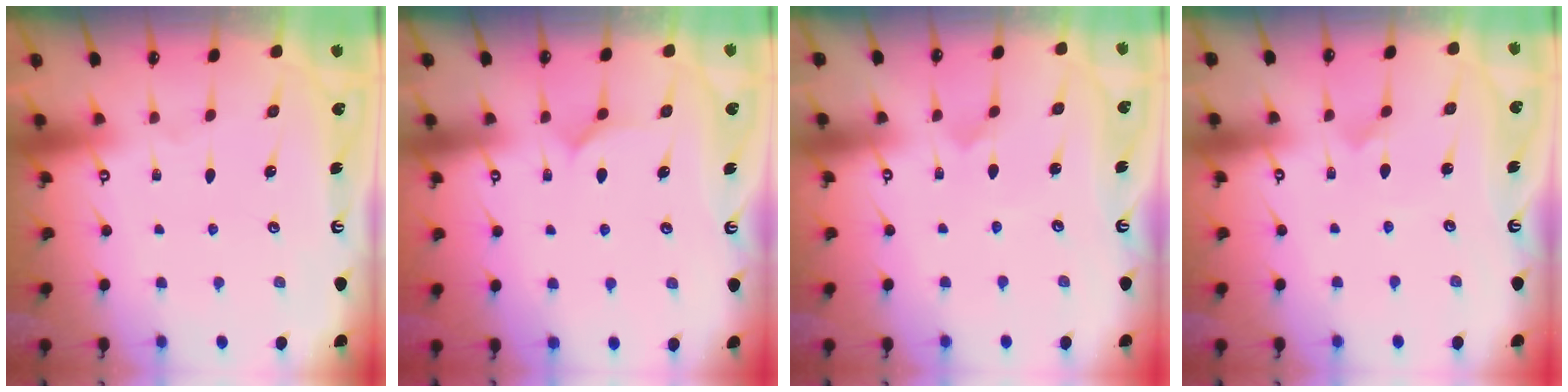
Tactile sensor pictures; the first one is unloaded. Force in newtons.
{"total": 5.7, "press": 5.7, "slide": 0.4}
{"total": 2.3, "press": 2.3, "slide": 0.2}
{"total": 2.8, "press": 2.8, "slide": 0.2}